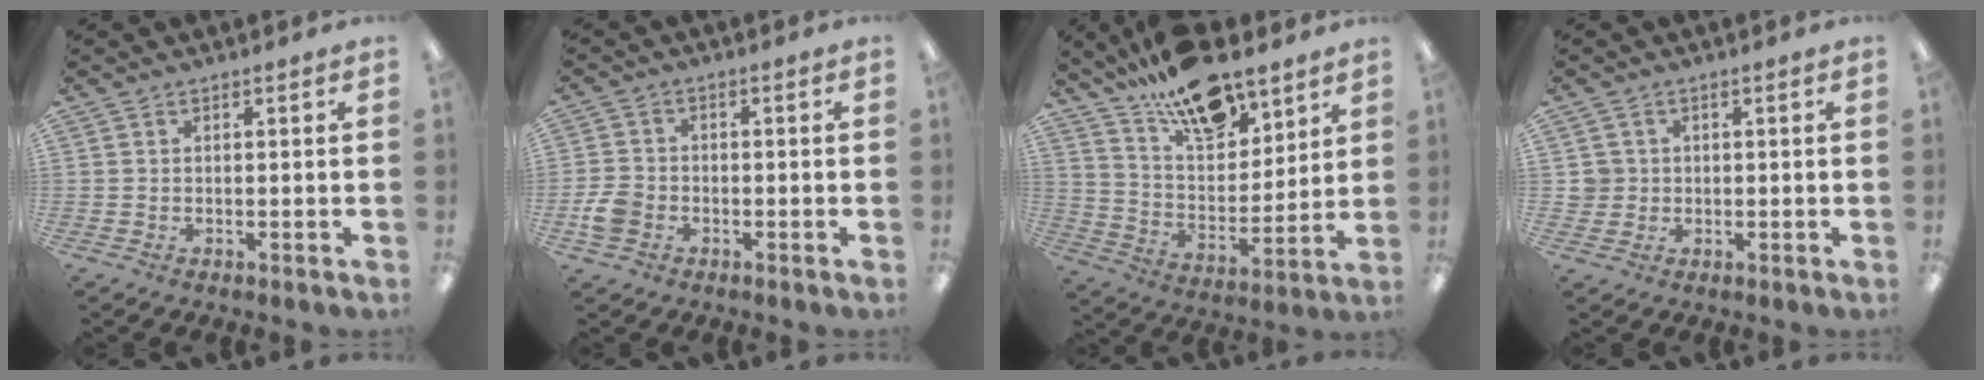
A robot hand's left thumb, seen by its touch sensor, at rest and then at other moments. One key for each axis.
{"total": 5.2, "fx": -2.1, "fy": 3.9, "fz": 2.6, "tx": -0.051, "ty": 0.011, "tz": -0.038}
{"total": 18.1, "fx": 13.6, "fy": 8.0, "fz": 8.8, "tx": -0.148, "ty": -0.081, "tz": 0.241}
{"total": 3.1, "fx": 0.5, "fy": 3.0, "fz": 0.2, "tx": -0.004, "ty": 0.003, "tz": 0.006}